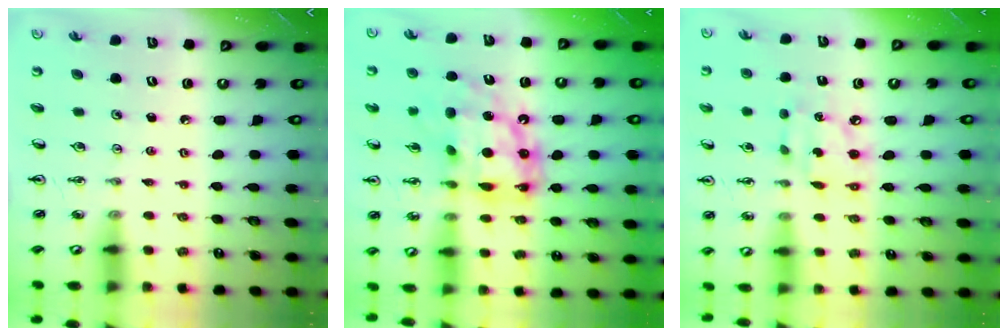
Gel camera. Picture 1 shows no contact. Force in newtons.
{"total": 16.0, "press": 16.0, "slide": 1.4}
{"total": 8.8, "press": 8.8, "slide": 0.5}